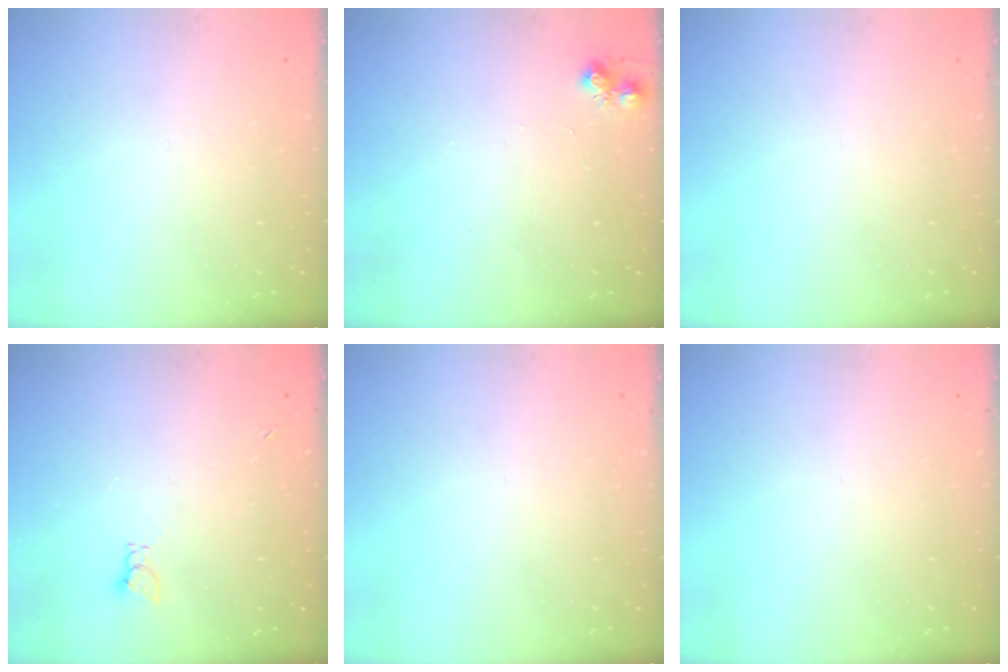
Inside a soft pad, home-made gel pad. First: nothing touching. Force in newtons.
{"total": 6.3, "press": 6.3, "slide": 0.9}
{"total": 0.0}
{"total": 2.0, "press": 2.0, "slide": 0.3}
{"total": 0.0}
{"total": 0.0}